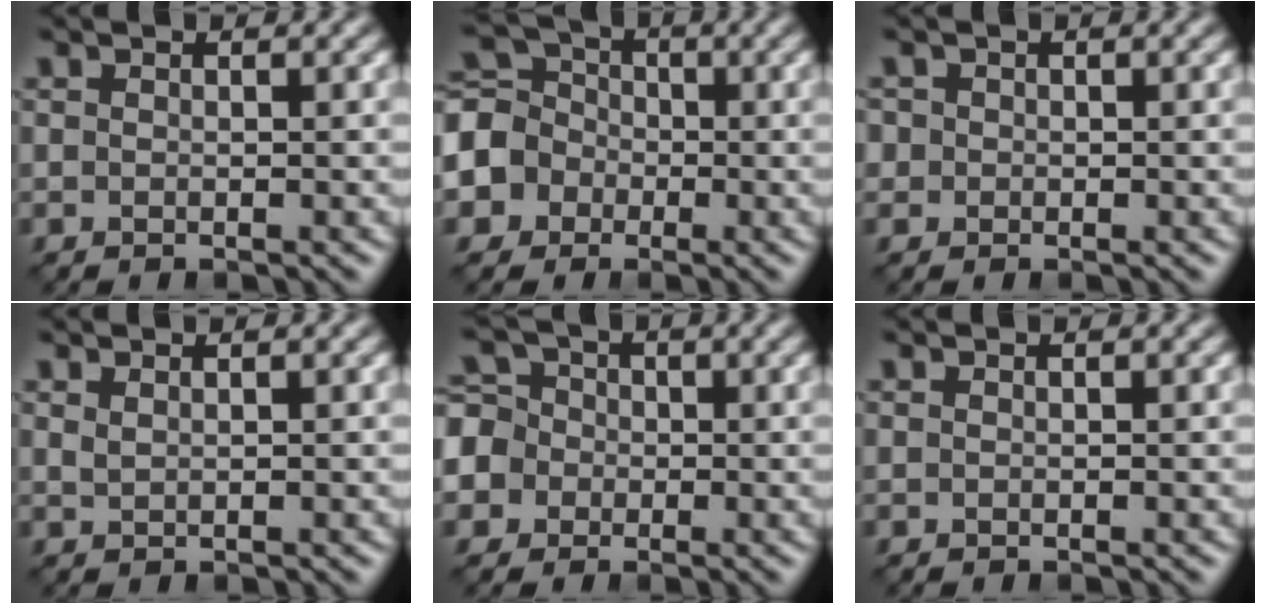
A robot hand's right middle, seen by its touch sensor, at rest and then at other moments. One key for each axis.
{"total": 5.9, "fx": -1.6, "fy": 5.3, "fz": 2.1, "tx": -0.043, "ty": 0.009, "tz": -0.049}
{"total": 1.3, "fx": 0.2, "fy": 1.3, "fz": 0.3, "tx": -0.002, "ty": 0.002, "tz": -0.004}
{"total": 0.6, "fx": 0.5, "fy": 0.2, "fz": 0.3, "tx": -0.010, "ty": 0.000, "tz": 0.014}
{"total": 7.3, "fx": -1.9, "fy": 6.6, "fz": 2.4, "tx": -0.061, "ty": 0.014, "tz": -0.065}
{"total": 0.0}